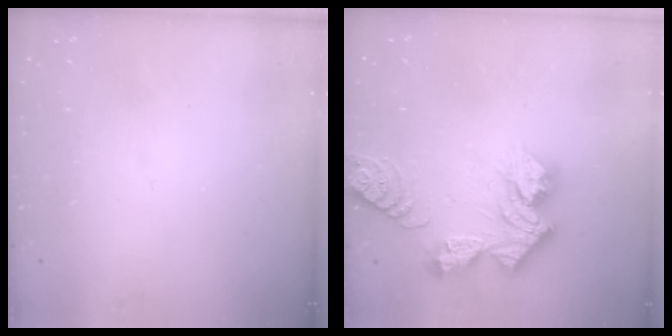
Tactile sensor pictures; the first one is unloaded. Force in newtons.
{"total": 14.7, "press": 14.7, "slide": 1.3}